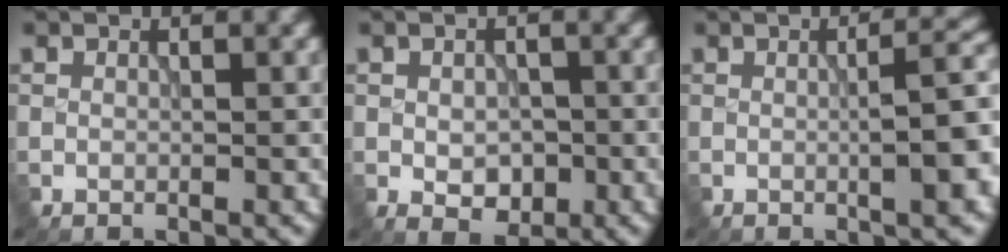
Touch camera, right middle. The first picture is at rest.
{"total": 3.0, "force": [-0.7, 2.0, 2.1], "torque": [-0.033, -0.006, -0.010]}
{"total": 6.3, "force": [-0.2, 1.6, 6.1], "torque": [-0.073, 0.002, 0.002]}